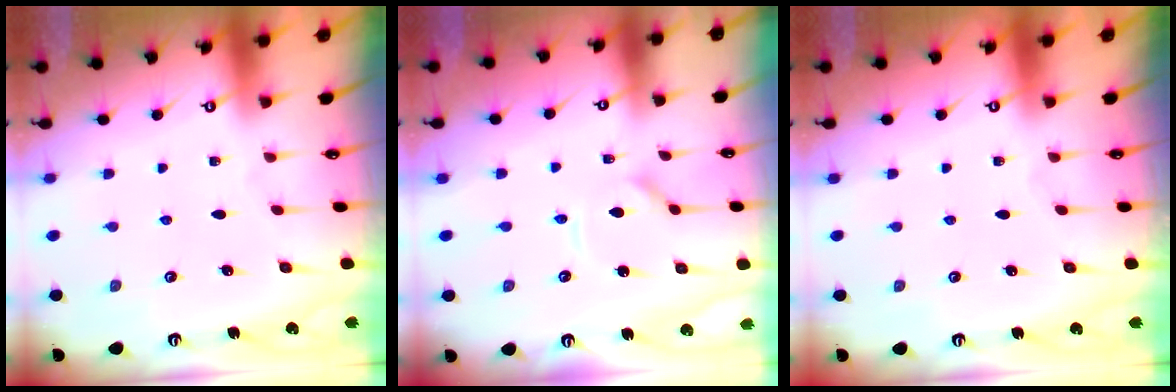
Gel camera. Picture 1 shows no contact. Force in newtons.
{"total": 4.8, "press": 4.8, "slide": 0.4}
{"total": 0.0}